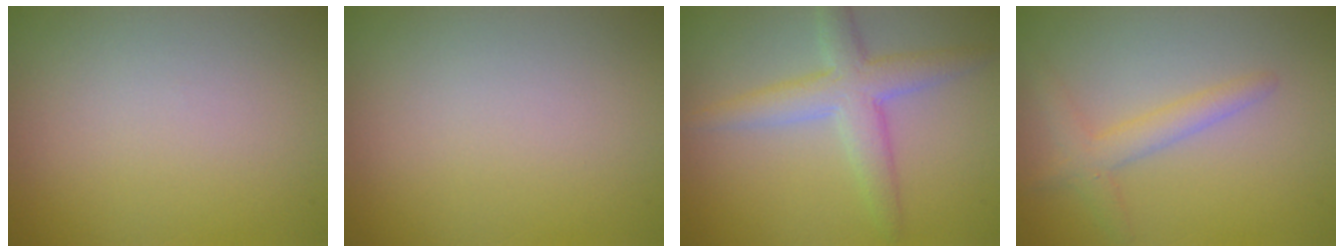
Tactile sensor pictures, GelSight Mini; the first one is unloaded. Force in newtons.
{"total": 0.0}
{"total": 4.3, "press": 4.3, "slide": 0.1}
{"total": 2.4, "press": 2.4, "slide": 0.1}